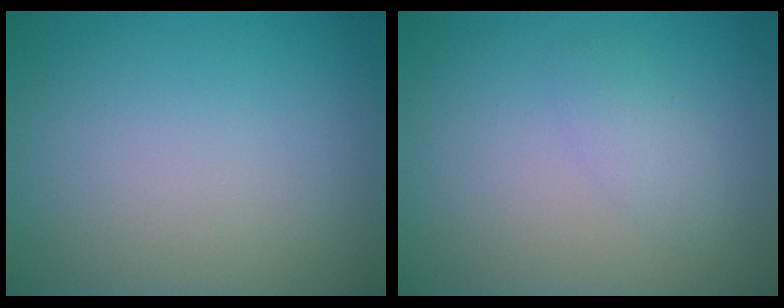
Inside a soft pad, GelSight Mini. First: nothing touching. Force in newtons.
{"total": 1.5, "press": 1.5, "slide": 0.1}